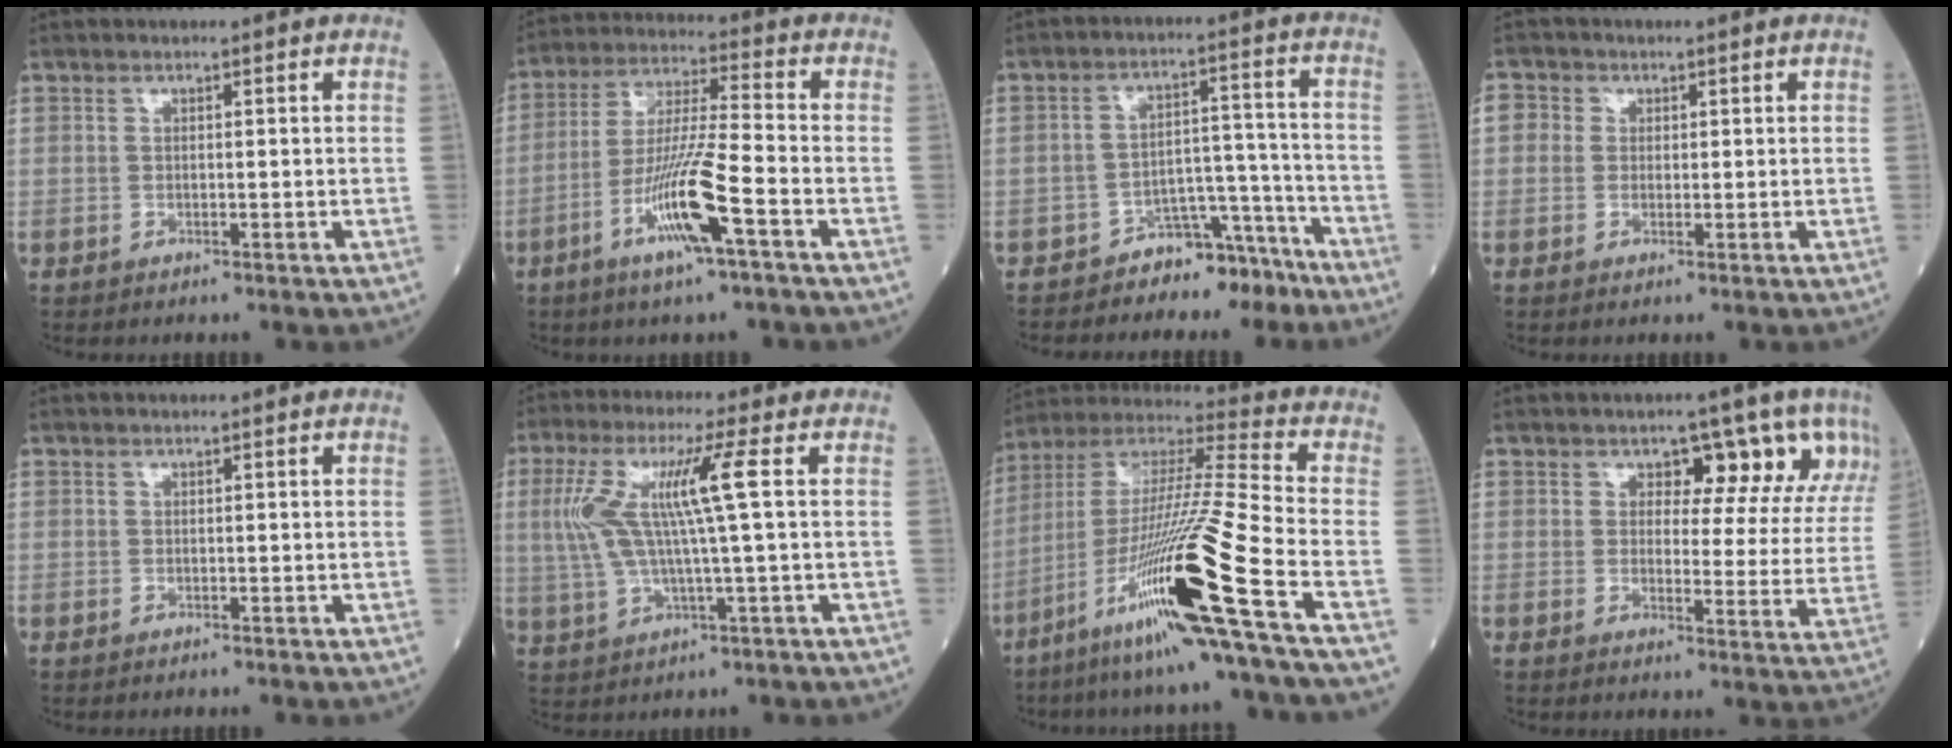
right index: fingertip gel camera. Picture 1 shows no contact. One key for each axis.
{"total": 11.4, "fx": -5.0, "fy": -0.1, "fz": 10.3, "tx": -0.202, "ty": -0.009, "tz": -0.095}
{"total": 6.7, "fx": -5.8, "fy": 3.1, "fz": 1.5, "tx": -0.007, "ty": 0.050, "tz": -0.090}
{"total": 2.4, "fx": 0.4, "fy": 2.3, "fz": 0.7, "tx": -0.004, "ty": 0.011, "tz": 0.002}
{"total": 0.0}
{"total": 10.1, "fx": 1.8, "fy": -0.2, "fz": 9.9, "tx": -0.216, "ty": 0.016, "tz": 0.038}
{"total": 23.0, "fx": -10.7, "fy": -1.7, "fz": 20.3, "tx": -0.393, "ty": -0.039, "tz": -0.203}
{"total": 9.7, "fx": 5.8, "fy": 4.8, "fz": 6.1, "tx": -0.058, "ty": -0.001, "tz": 0.056}